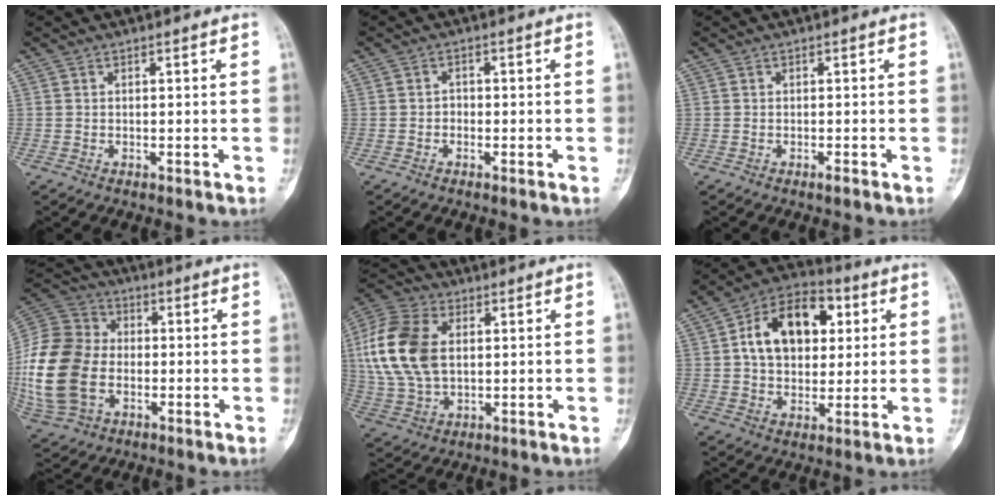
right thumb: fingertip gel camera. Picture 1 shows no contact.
{"total": 1.6, "force": [-0.8, 1.4, 0.4], "torque": [0.013, 0.007, -0.020]}
{"total": 0.8, "force": [-0.6, 0.1, 0.6], "torque": [-0.010, 0.002, -0.010]}
{"total": 21.0, "force": [-2.9, 15.2, 14.2], "torque": [-0.303, 0.016, -0.048]}
{"total": 17.5, "force": [2.8, 11.3, 13.0], "torque": [-0.273, 0.006, 0.054]}
{"total": 16.3, "force": [3.8, 11.0, 11.4], "torque": [-0.147, 0.010, 0.056]}